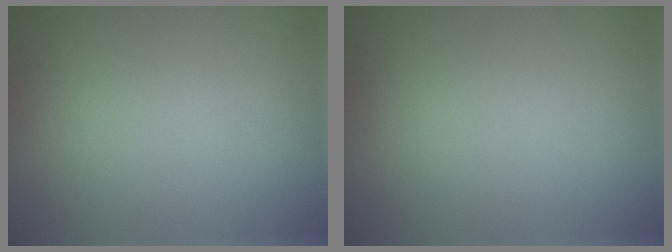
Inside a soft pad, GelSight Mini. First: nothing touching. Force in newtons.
{"total": 0.0}